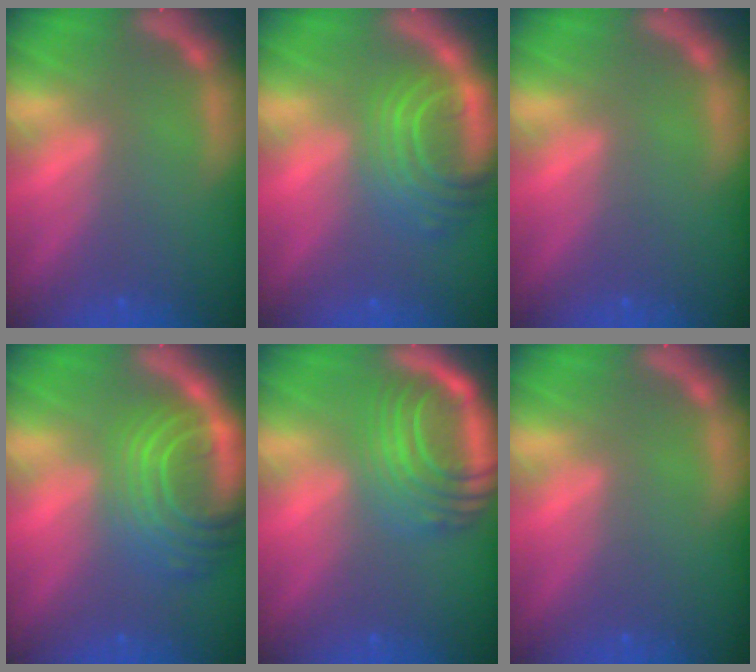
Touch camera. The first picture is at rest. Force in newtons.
{"total": 7.5}
{"total": 0.0}
{"total": 10.0}
{"total": 9.5}
{"total": 0.0}